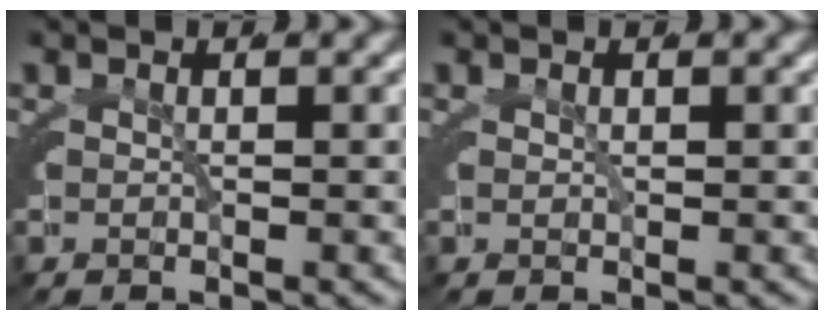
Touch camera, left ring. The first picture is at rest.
{"total": 0.6, "force": [0.6, 0.0, 0.3], "torque": [-0.005, -0.001, 0.012]}